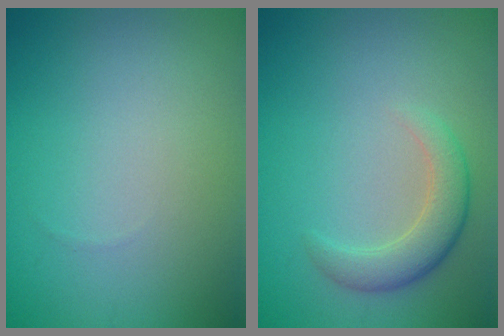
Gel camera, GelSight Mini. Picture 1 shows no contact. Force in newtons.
{"total": 3.3, "press": 3.3, "slide": 0.2}